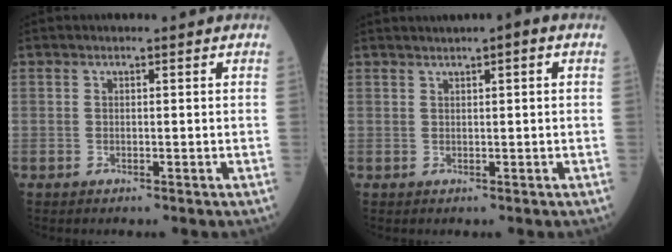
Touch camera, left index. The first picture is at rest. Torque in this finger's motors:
{"motor_torque": [-0.20, 0.22, -0.50, 0.00]}